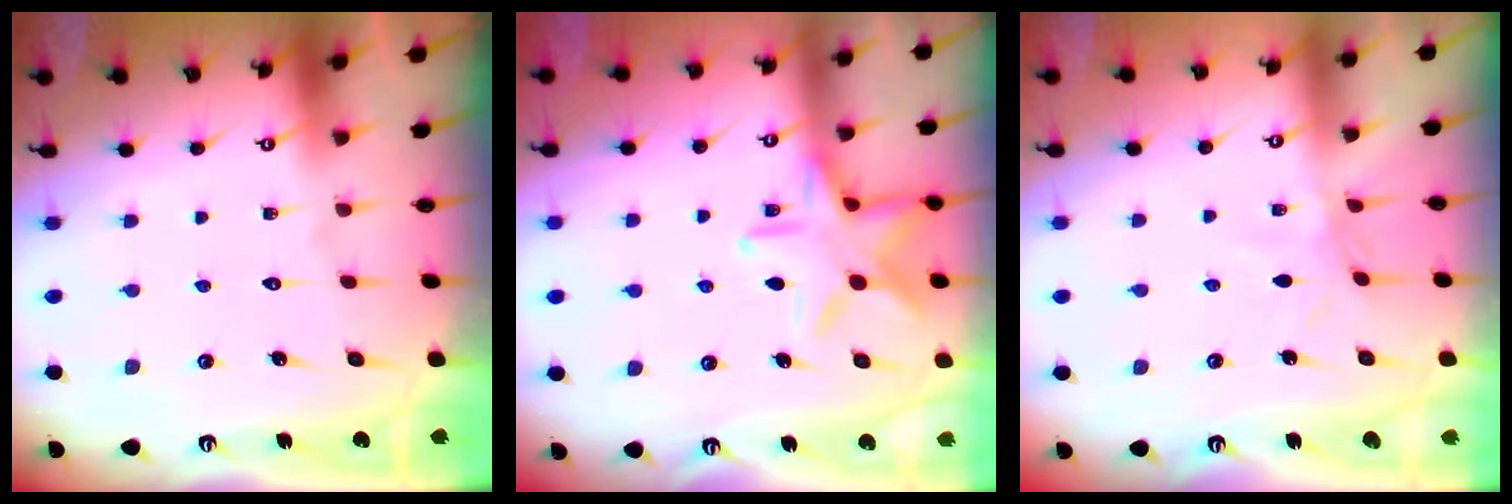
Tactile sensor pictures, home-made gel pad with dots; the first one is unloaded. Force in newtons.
{"total": 13.7, "press": 13.6, "slide": 1.0}
{"total": 3.0, "press": 3.0, "slide": 0.4}